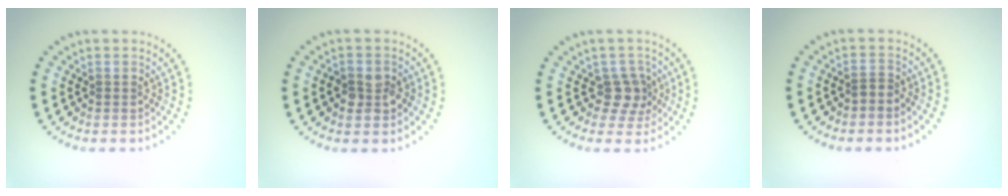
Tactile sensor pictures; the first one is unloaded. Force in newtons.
{"total": 2.4, "press": 2.4, "slide": 0.5}
{"total": 2.5, "press": 1.9, "slide": 1.6}
{"total": 0.7, "press": 0.5, "slide": 0.6}